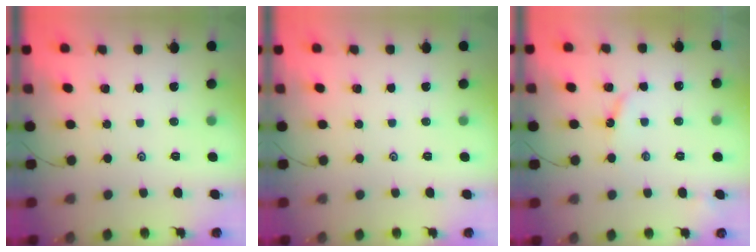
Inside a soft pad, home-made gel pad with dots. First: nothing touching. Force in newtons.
{"total": 0.0}
{"total": 3.5, "press": 3.5, "slide": 0.4}